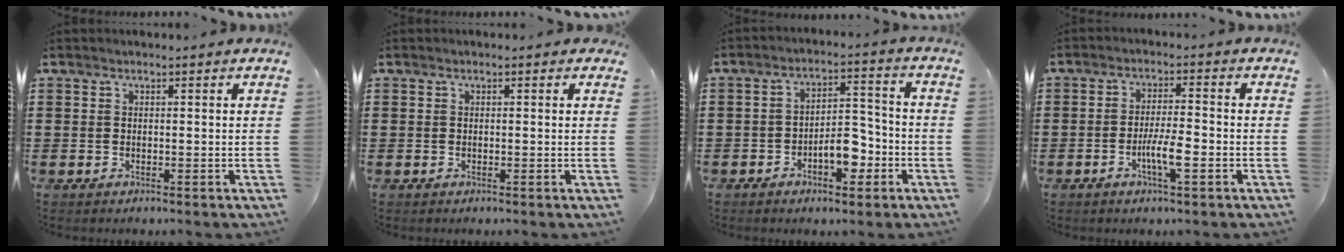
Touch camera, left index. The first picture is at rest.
{"total": 0.0}
{"total": 6.7, "force": [-2.9, 3.4, 4.9], "torque": [-0.080, 0.010, -0.056]}
{"total": 5.1, "force": [-1.8, 1.0, 4.7], "torque": [-0.091, 0.000, -0.036]}